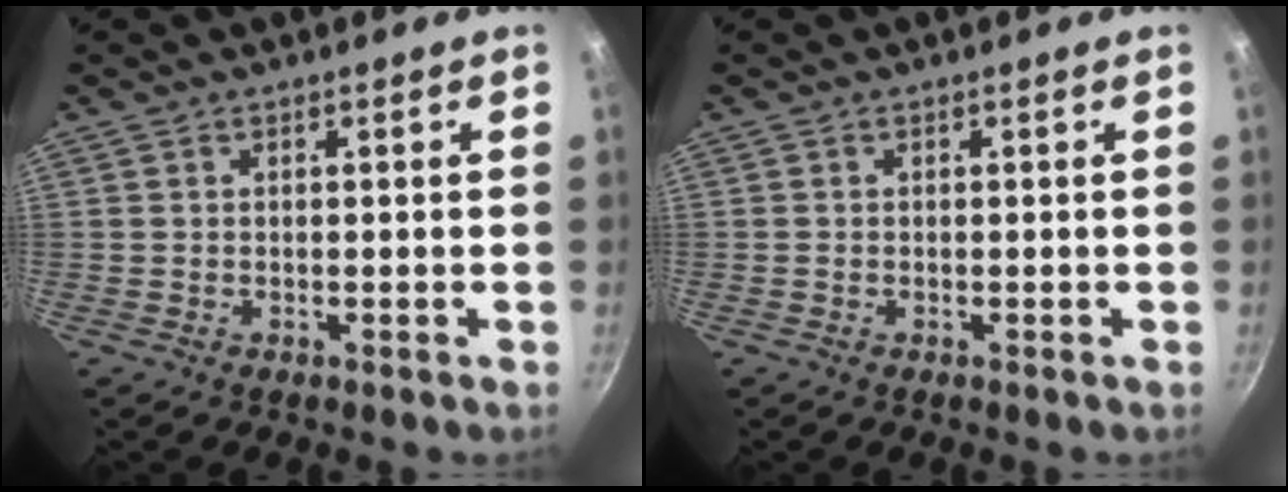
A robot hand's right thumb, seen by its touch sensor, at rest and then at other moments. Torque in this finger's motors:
{"motor_torque": [-0.22, -0.53, 0.33, -0.24, -0.02]}